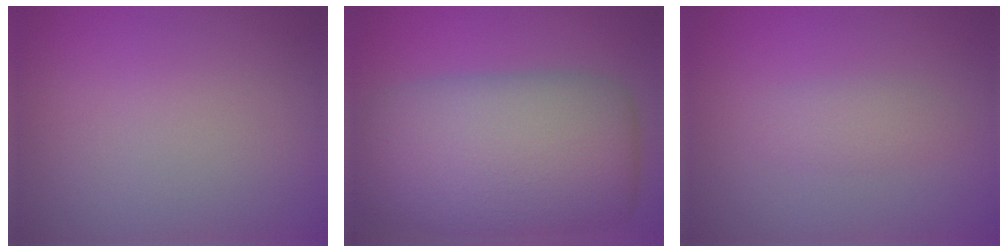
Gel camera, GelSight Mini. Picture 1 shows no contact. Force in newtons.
{"total": 12.3, "press": 12.3, "slide": 0.8}
{"total": 1.6, "press": 1.6, "slide": 0.0}